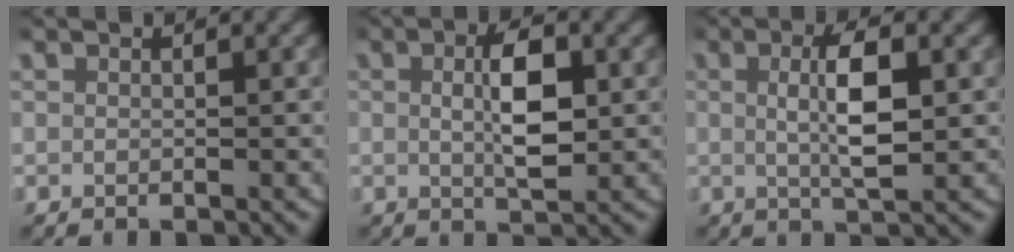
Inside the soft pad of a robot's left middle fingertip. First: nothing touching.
{"total": 4.4, "force": [0.4, 1.5, 4.1], "torque": [-0.067, -0.007, 0.010]}
{"total": 4.3, "force": [0.6, 1.0, 4.2], "torque": [-0.069, -0.003, 0.011]}